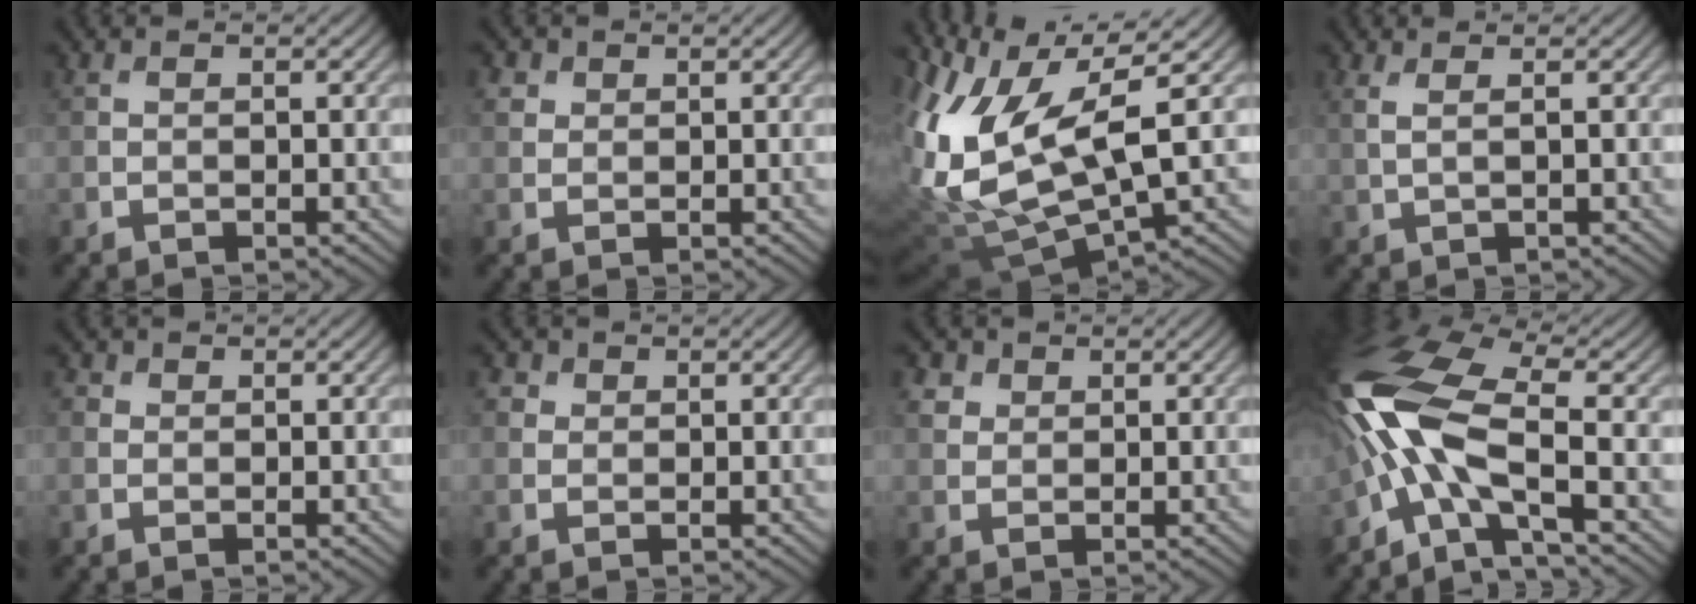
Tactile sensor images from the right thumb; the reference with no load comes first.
{"total": 1.5, "force": [0.9, 1.2, 0.4], "torque": [-0.010, -0.001, 0.014]}
{"total": 15.9, "force": [1.1, 6.8, 14.3], "torque": [-0.334, -0.019, 0.041]}
{"total": 1.8, "force": [1.0, 0.4, 1.4], "torque": [-0.027, -0.001, 0.016]}
{"total": 1.0, "force": [0.3, 0.9, 0.3], "torque": [-0.004, -0.001, 0.000]}
{"total": 1.8, "force": [0.8, 1.5, 0.6], "torque": [-0.016, 0.001, 0.005]}
{"total": 2.6, "force": [1.4, 2.0, 0.9], "torque": [-0.028, -0.002, 0.028]}
{"total": 12.6, "force": [-2.1, 4.4, 11.6], "torque": [-0.270, 0.005, -0.057]}